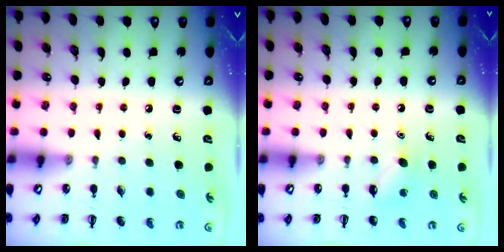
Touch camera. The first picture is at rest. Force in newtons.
{"total": 5.3, "press": 5.1, "slide": 1.5}